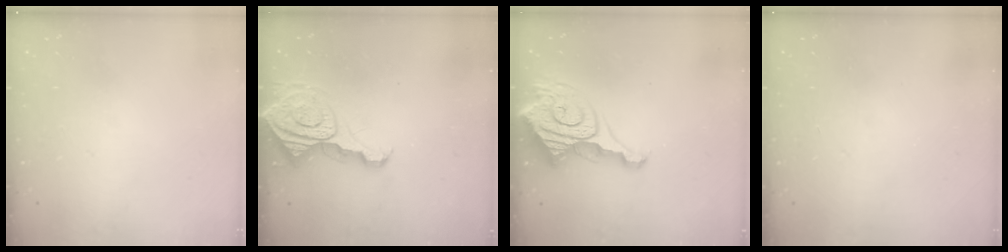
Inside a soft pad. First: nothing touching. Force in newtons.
{"total": 11.5, "press": 11.5, "slide": 1.0}
{"total": 16.1, "press": 16.0, "slide": 1.9}
{"total": 0.0}